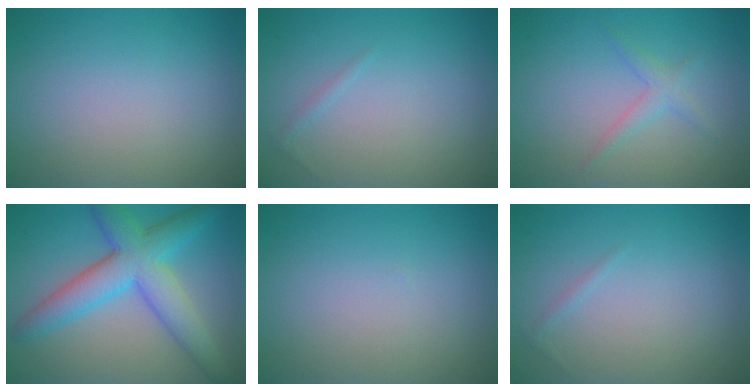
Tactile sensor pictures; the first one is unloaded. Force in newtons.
{"total": 0.5, "press": 0.5, "slide": 0.0}
{"total": 1.6, "press": 1.6, "slide": 0.1}
{"total": 7.2, "press": 7.2, "slide": 0.1}
{"total": 0.0}
{"total": 0.5, "press": 0.5, "slide": 0.0}